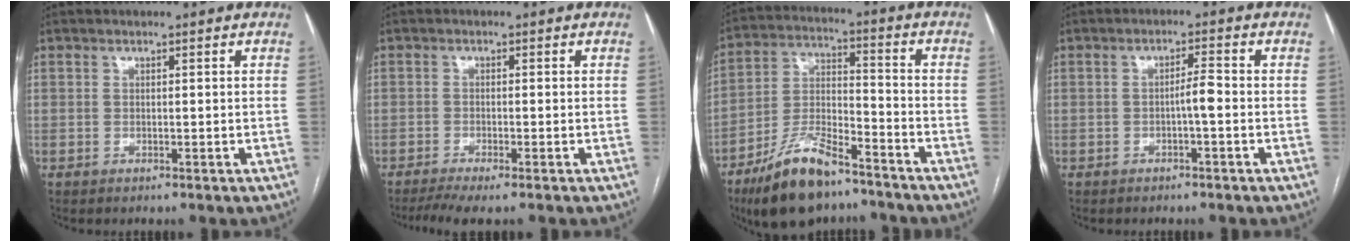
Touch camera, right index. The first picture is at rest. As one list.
[{"total": 4.7, "force": [-3.6, 0.2, 3.0], "torque": [-0.051, -0.009, -0.060]}, {"total": 11.8, "force": [-8.6, 3.6, 7.4], "torque": [-0.145, -0.010, -0.154]}, {"total": 2.7, "force": [-0.9, 0.1, 2.5], "torque": [-0.038, 0.003, -0.016]}]